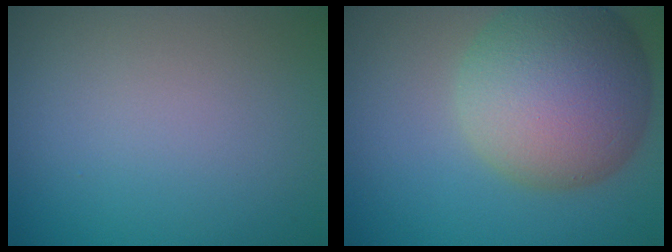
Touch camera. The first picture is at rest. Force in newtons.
{"total": 11.4, "press": 11.4, "slide": 0.6}